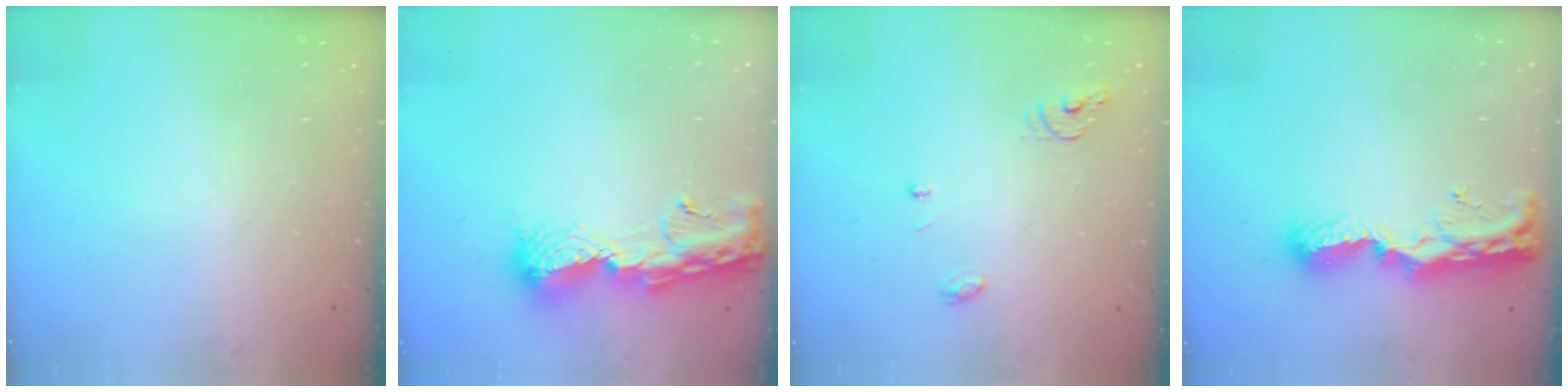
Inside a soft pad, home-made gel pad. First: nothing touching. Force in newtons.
{"total": 12.9, "press": 12.9, "slide": 1.3}
{"total": 4.0, "press": 4.0, "slide": 0.4}
{"total": 10.3, "press": 10.2, "slide": 1.2}